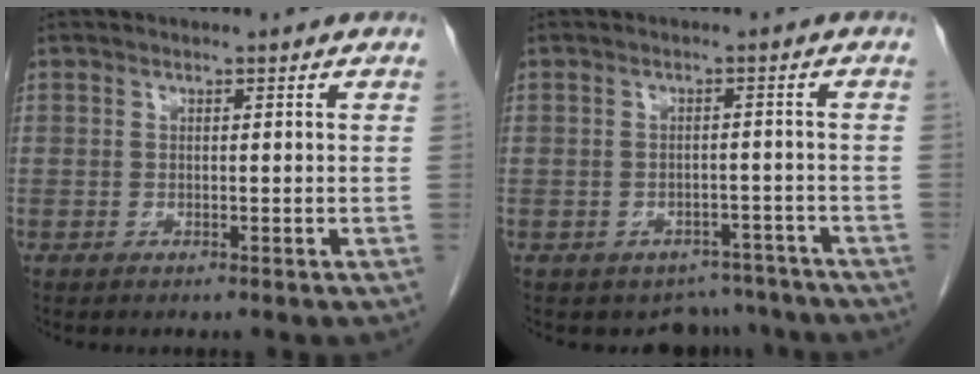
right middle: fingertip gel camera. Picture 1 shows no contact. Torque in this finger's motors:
{"motor_torque": [-0.21, -0.04, -0.16, -0.04]}